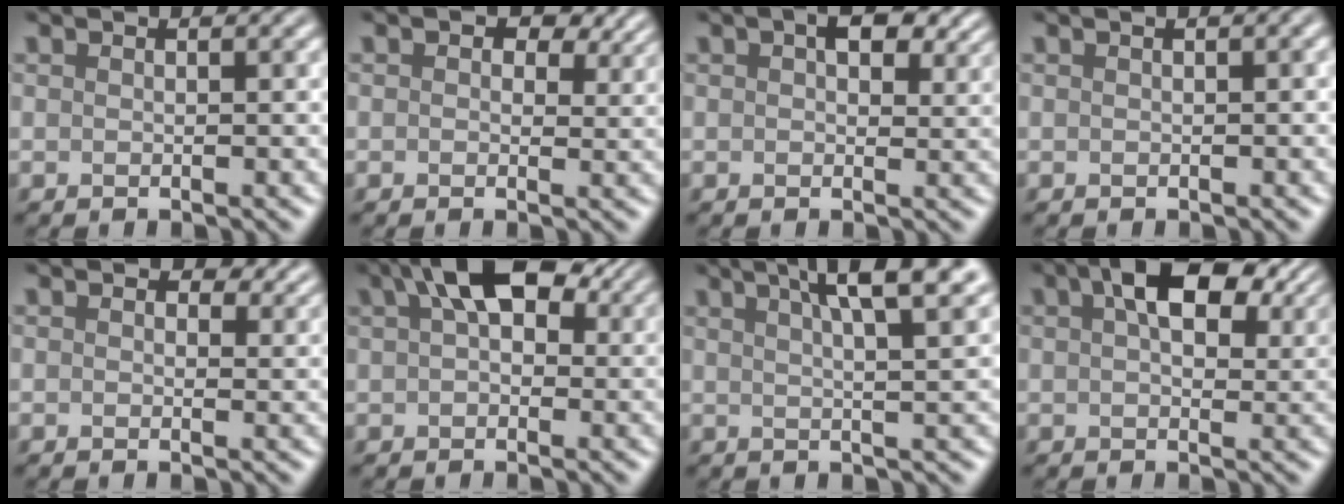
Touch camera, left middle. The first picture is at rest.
{"total": 4.1, "force": [1.9, 2.4, 2.8], "torque": [-0.033, -0.001, 0.022]}
{"total": 4.0, "force": [1.7, 2.1, 2.9], "torque": [-0.039, 0.003, 0.025]}
{"total": 1.1, "force": [0.3, 0.2, 1.0], "torque": [-0.014, 0.008, 0.004]}
{"total": 1.8, "force": [1.0, 1.0, 1.2], "torque": [-0.014, -0.003, 0.013]}
{"total": 7.8, "force": [3.6, 4.0, 5.6], "torque": [-0.080, 0.026, 0.040]}
{"total": 8.1, "force": [4.5, 2.1, 6.4], "torque": [-0.058, 0.033, 0.039]}
{"total": 8.6, "force": [3.8, 4.4, 6.3], "torque": [-0.094, 0.016, 0.052]}